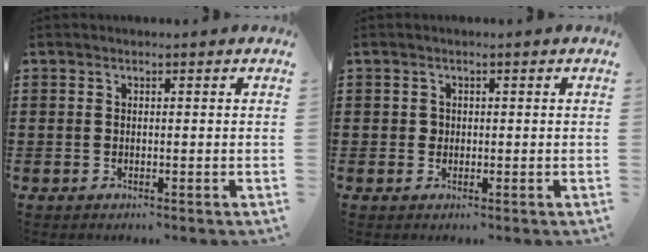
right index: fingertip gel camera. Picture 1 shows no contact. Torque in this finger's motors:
{"motor_torque": [0.17, 0.02, 0.00, 0.01]}